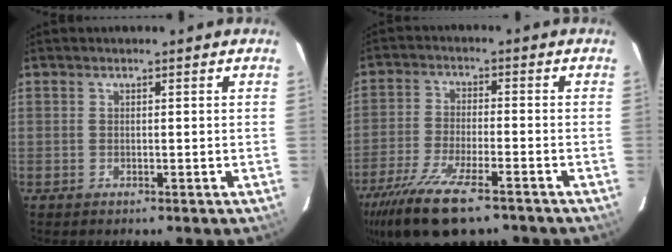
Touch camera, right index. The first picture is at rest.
{"total": 15.0, "force": [-10.6, 4.1, 9.8], "torque": [-0.216, -0.049, -0.193]}